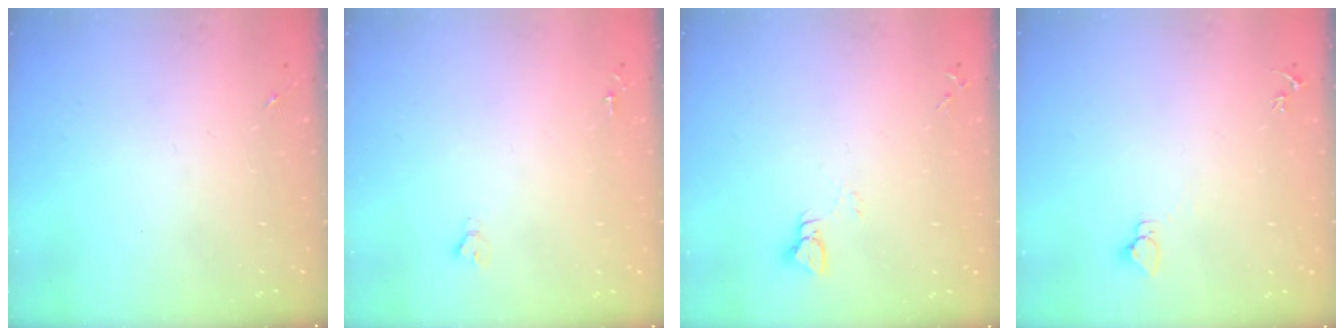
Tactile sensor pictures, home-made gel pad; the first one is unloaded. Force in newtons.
{"total": 1.9, "press": 1.9, "slide": 0.2}
{"total": 2.9, "press": 2.9, "slide": 0.2}
{"total": 2.8, "press": 2.8, "slide": 0.2}